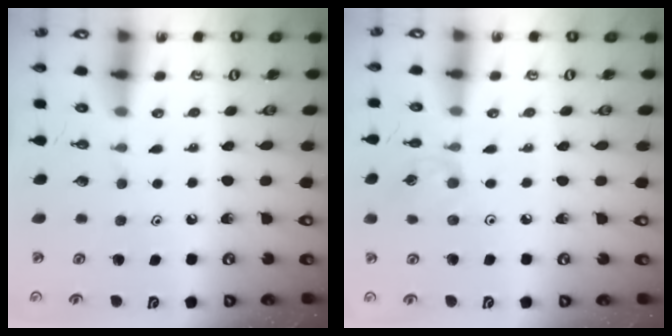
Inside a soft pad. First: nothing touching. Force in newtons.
{"total": 4.1, "press": 4.1, "slide": 0.7}